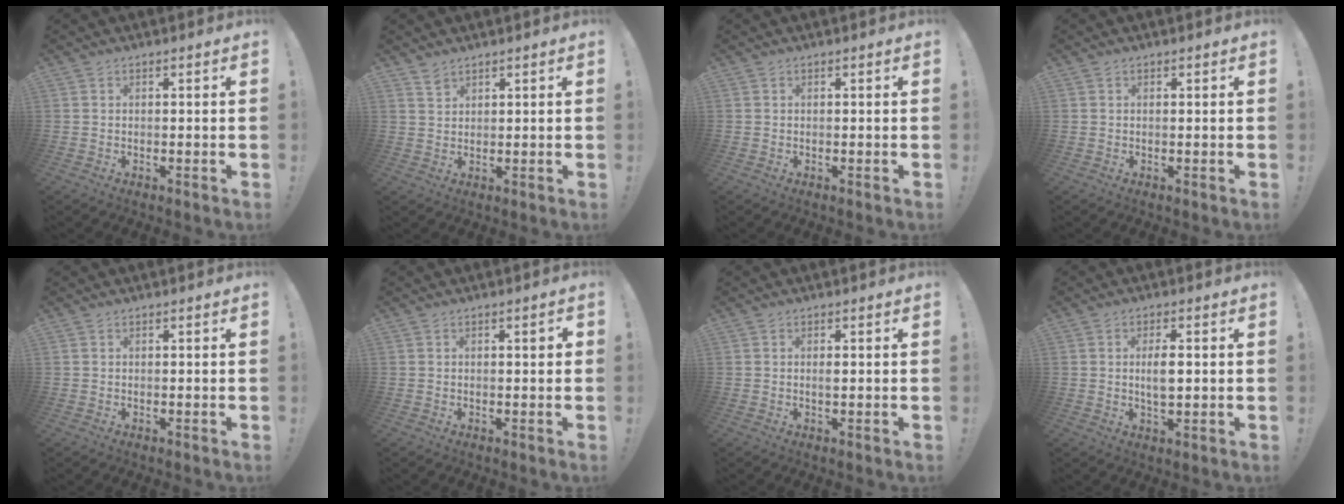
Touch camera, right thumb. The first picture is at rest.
{"total": 2.6, "force": [2.2, 1.2, 0.7], "torque": [-0.005, -0.015, 0.040]}
{"total": 0.0}
{"total": 0.0}
{"total": 0.0}
{"total": 1.6, "force": [0.4, 0.3, 1.5], "torque": [-0.014, -0.005, 0.002]}
{"total": 1.0, "force": [0.0, 0.2, 1.0], "torque": [-0.013, -0.003, -0.002]}
{"total": 5.0, "force": [0.3, 2.0, 4.6], "torque": [-0.071, -0.007, -0.002]}